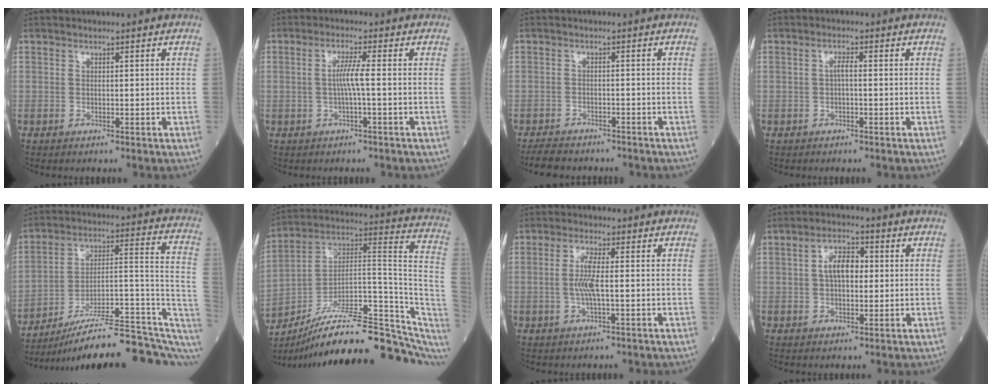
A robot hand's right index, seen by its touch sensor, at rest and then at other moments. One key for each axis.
{"total": 3.2, "fx": -0.3, "fy": -0.4, "fz": 3.2, "tx": -0.061, "ty": 0.003, "tz": -0.005}
{"total": 6.7, "fx": -5.9, "fy": 2.0, "fz": 2.4, "tx": -0.040, "ty": -0.009, "tz": -0.089}
{"total": 1.6, "fx": -0.1, "fy": 0.3, "fz": 1.5, "tx": -0.028, "ty": 0.004, "tz": -0.004}
{"total": 23.0, "fx": -16.9, "fy": 4.0, "fz": 15.1, "tx": -0.160, "ty": 0.037, "tz": -0.250}
{"total": 25.4, "fx": -18.3, "fy": 5.9, "fz": 16.6, "tx": -0.183, "ty": 0.048, "tz": -0.277}
{"total": 4.4, "fx": -0.2, "fy": 0.5, "fz": 4.4, "tx": -0.095, "ty": -0.002, "tz": -0.005}
{"total": 5.6, "fx": 0.7, "fy": 2.9, "fz": 4.8, "tx": -0.090, "ty": 0.014, "tz": 0.011}